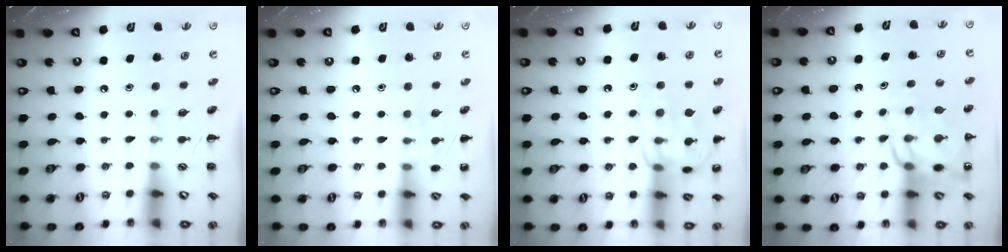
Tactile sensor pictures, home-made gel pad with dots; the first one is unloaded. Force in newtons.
{"total": 6.9, "press": 6.7, "slide": 1.8}
{"total": 13.9, "press": 13.9, "slide": 0.3}
{"total": 13.1, "press": 12.6, "slide": 3.5}